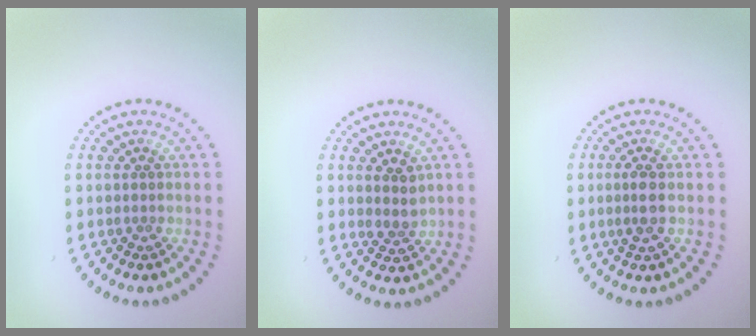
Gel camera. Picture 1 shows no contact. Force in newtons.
{"total": 1.6, "press": 1.3, "slide": 0.8}
{"total": 1.6, "press": 1.5, "slide": 0.6}